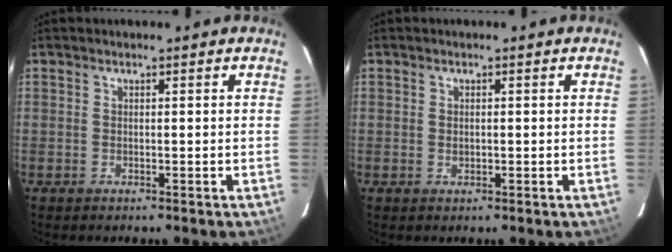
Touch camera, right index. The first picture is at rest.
{"total": 1.0, "force": [0.0, 0.8, 0.7], "torque": [-0.012, 0.000, 0.000]}